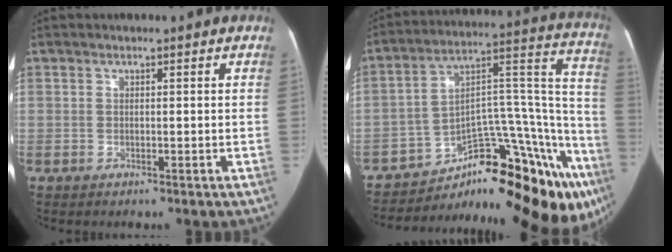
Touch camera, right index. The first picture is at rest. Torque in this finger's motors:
{"motor_torque": [1.16, -0.98, 0.32, 0.04]}